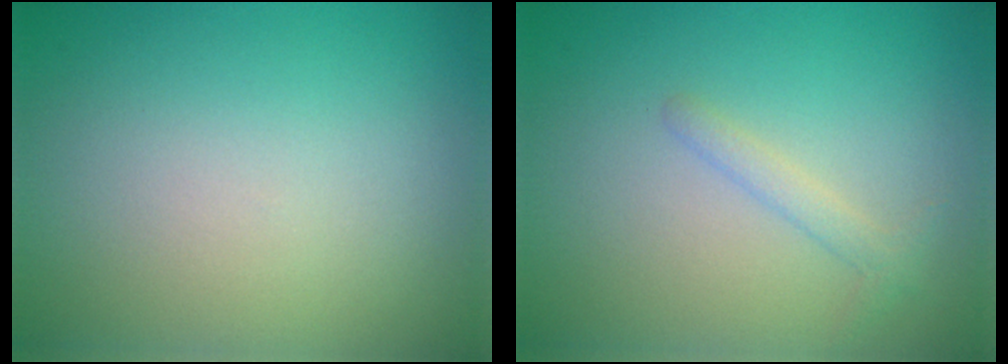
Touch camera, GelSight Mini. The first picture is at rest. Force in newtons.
{"total": 1.3, "press": 1.3, "slide": 0.1}